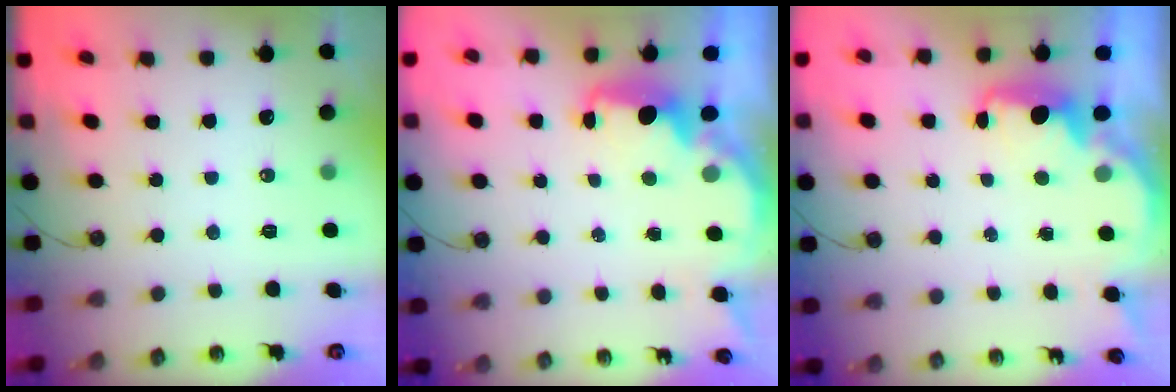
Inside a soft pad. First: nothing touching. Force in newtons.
{"total": 3.8, "press": 3.7, "slide": 0.6}
{"total": 2.4, "press": 2.3, "slide": 0.8}